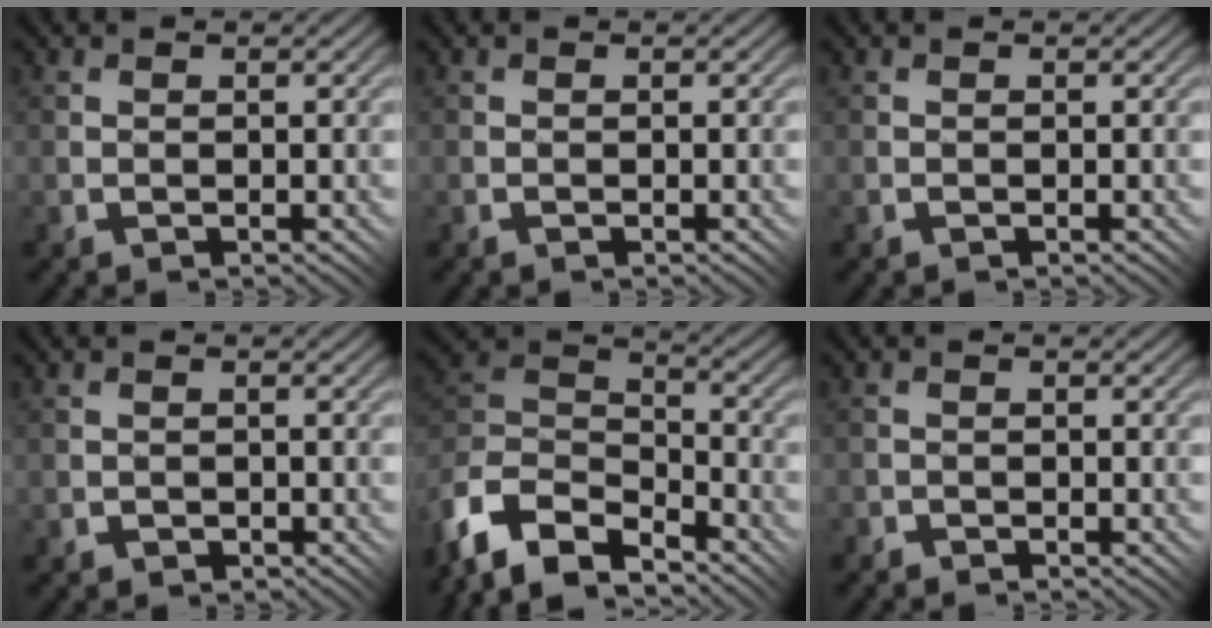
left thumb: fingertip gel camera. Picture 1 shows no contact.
{"total": 0.0}
{"total": 0.0}
{"total": 1.0, "force": [-0.8, 0.6, 0.1], "torque": [0.002, 0.000, -0.015]}
{"total": 12.8, "force": [-9.5, 6.1, 6.1], "torque": [-0.167, -0.008, -0.168]}
{"total": 1.2, "force": [-1.1, 0.2, -0.5], "torque": [0.022, 0.011, -0.024]}